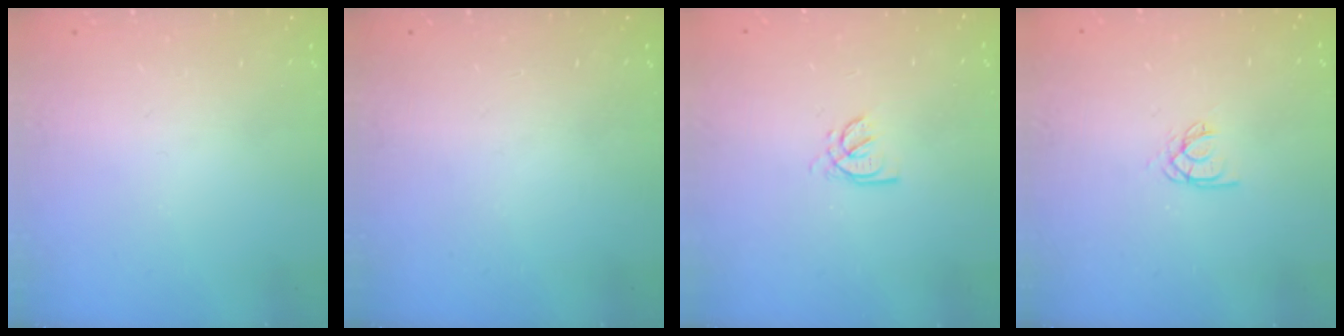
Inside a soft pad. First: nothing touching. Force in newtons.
{"total": 0.0}
{"total": 1.6, "press": 1.6, "slide": 0.3}
{"total": 2.6, "press": 2.6, "slide": 0.1}